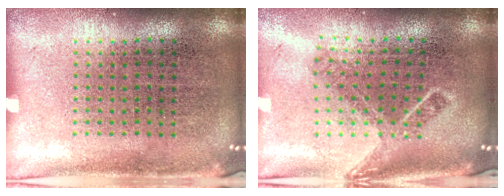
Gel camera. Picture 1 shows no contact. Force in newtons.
{"total": 1.7, "press": 1.2, "slide": 1.2}